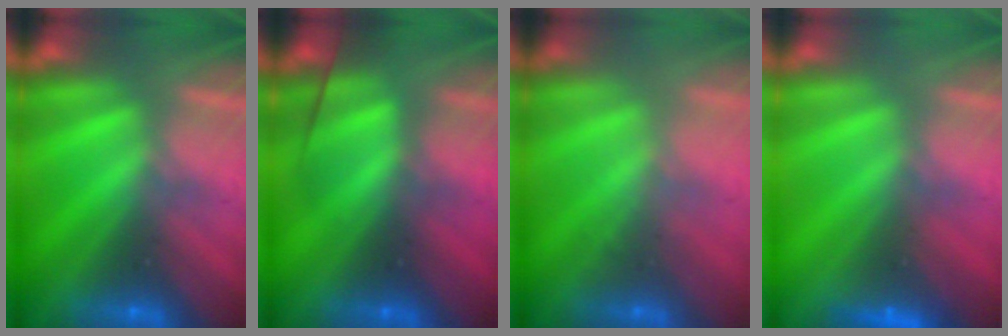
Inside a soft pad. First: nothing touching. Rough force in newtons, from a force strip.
{"total": 2.9}
{"total": 2.2}
{"total": 2.4}